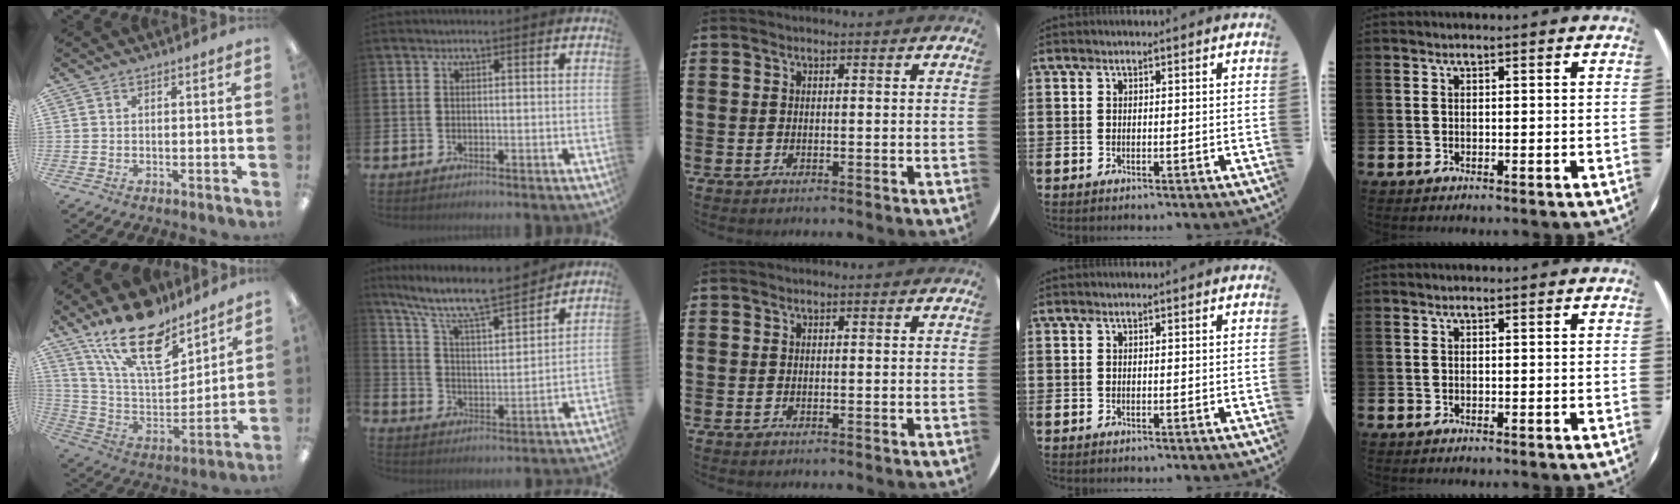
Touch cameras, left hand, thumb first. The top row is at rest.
{"thumb": {"total": 20.3, "force": [14.5, 8.1, 11.6], "torque": [-0.213, -0.083, 0.258]}, "index": {"total": 9.0, "force": [8.0, 1.1, 4.0], "torque": [-0.105, -0.058, 0.134]}}